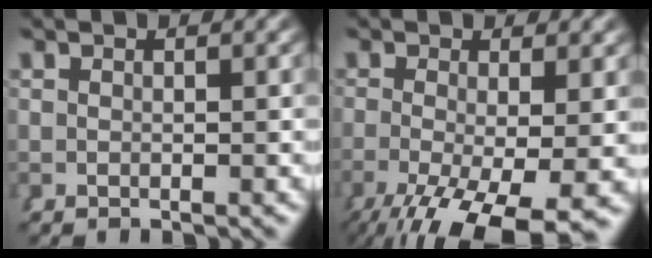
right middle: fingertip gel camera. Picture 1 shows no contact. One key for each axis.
{"total": 8.3, "fx": -4.3, "fy": 2.8, "fz": 6.5, "tx": -0.116, "ty": -0.047, "tz": -0.041}